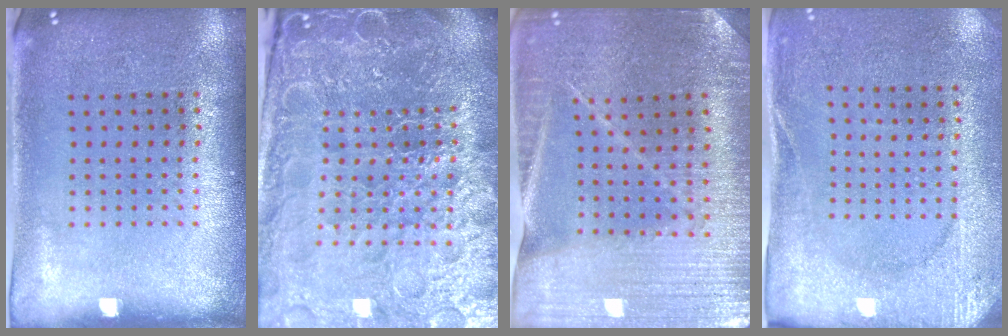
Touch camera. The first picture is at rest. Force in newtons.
{"total": 6.6, "press": 5.8, "slide": 3.1}
{"total": 2.6, "press": 2.6, "slide": 0.4}
{"total": 2.6, "press": 2.4, "slide": 0.9}